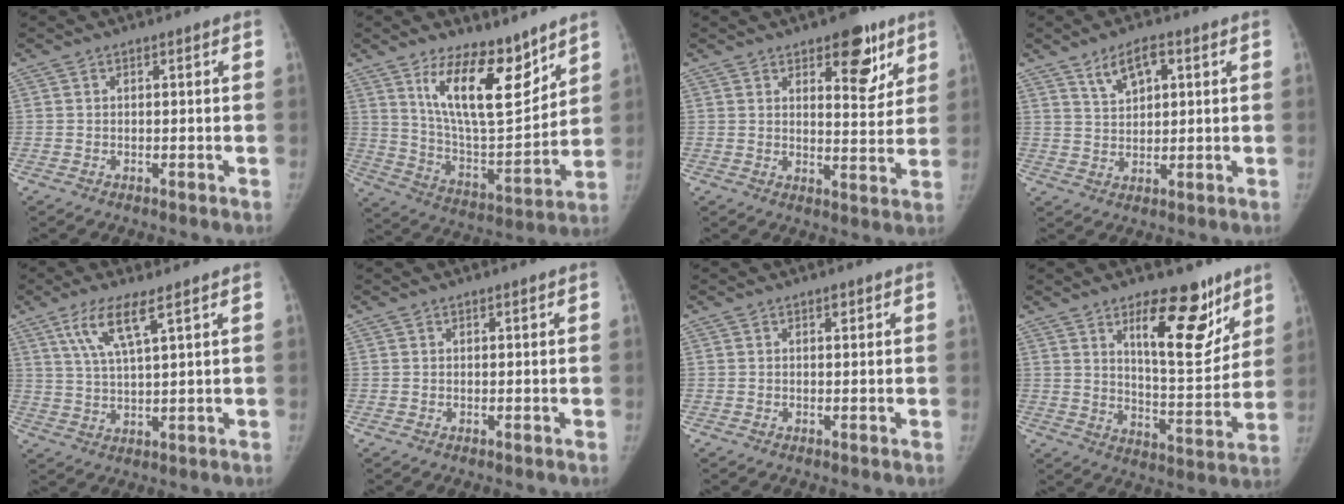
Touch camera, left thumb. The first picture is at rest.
{"total": 16.9, "force": [10.6, 6.4, 11.5], "torque": [-0.150, -0.081, 0.199]}
{"total": 10.4, "force": [6.0, 4.8, 7.1], "torque": [-0.057, -0.031, 0.082]}
{"total": 6.0, "force": [3.1, 2.8, 4.3], "torque": [-0.064, -0.009, 0.058]}
{"total": 7.4, "force": [4.1, 1.1, 6.1], "torque": [-0.131, -0.018, 0.086]}
{"total": 0.0}
{"total": 0.8, "force": [0.5, 0.4, 0.5], "torque": [-0.005, -0.001, 0.007]}
{"total": 15.8, "force": [9.3, 6.2, 11.2], "torque": [-0.114, -0.065, 0.146]}